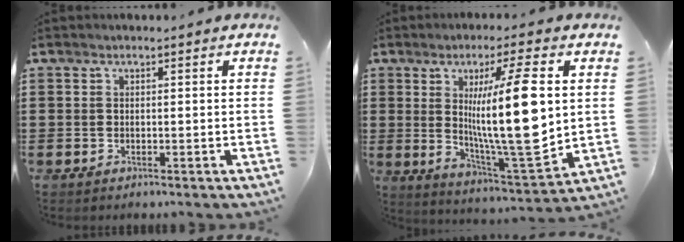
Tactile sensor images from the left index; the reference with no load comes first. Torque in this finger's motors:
{"motor_torque": [2.14, 0.00, 1.05, 0.21]}